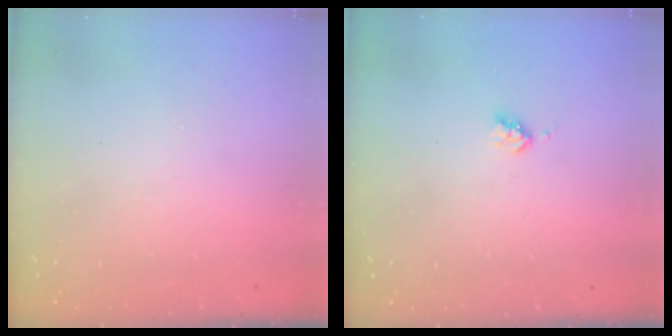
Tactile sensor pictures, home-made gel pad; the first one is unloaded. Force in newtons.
{"total": 2.9, "press": 2.9, "slide": 0.5}